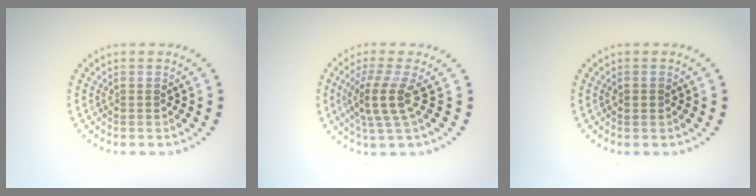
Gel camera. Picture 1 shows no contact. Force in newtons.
{"total": 3.4, "press": 2.4, "slide": 2.3}
{"total": 1.1, "press": 1.1, "slide": 0.0}